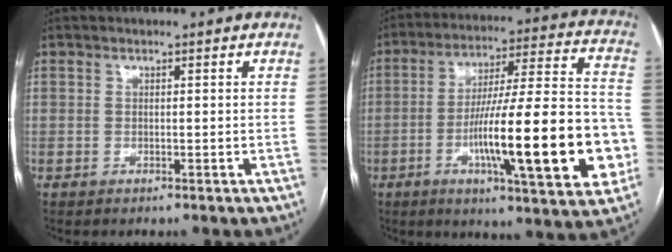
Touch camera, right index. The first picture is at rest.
{"total": 24.0, "force": [-6.4, 2.9, 22.9], "torque": [-0.320, 0.005, -0.091]}